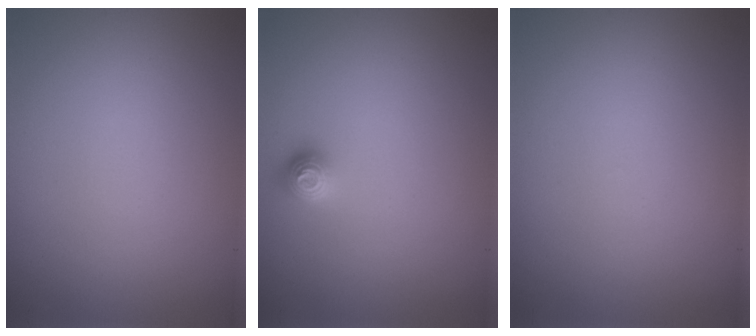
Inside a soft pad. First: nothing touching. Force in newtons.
{"total": 1.4, "press": 1.2, "slide": 0.5}
{"total": 0.0}